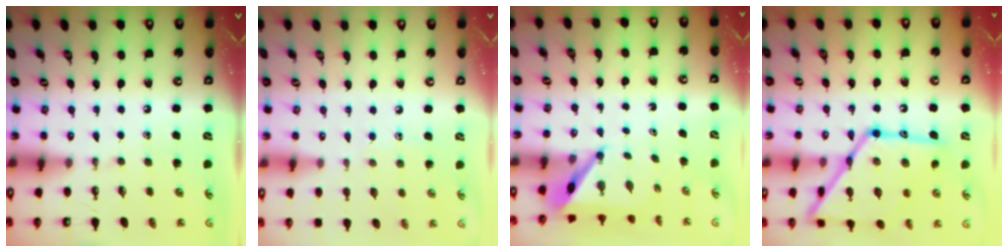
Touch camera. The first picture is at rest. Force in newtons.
{"total": 4.1, "press": 4.1, "slide": 0.5}
{"total": 4.1, "press": 4.1, "slide": 0.4}
{"total": 23.5, "press": 23.5, "slide": 1.9}